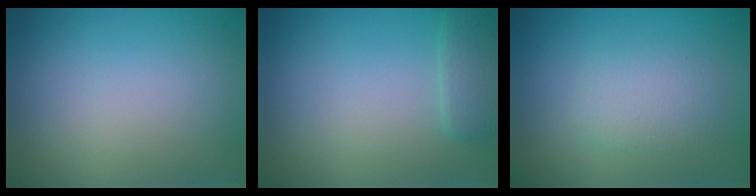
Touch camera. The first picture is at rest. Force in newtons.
{"total": 1.8, "press": 1.8, "slide": 0.1}
{"total": 2.1, "press": 2.1, "slide": 0.0}